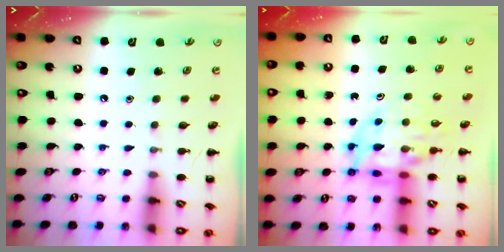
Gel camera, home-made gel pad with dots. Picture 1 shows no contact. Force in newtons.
{"total": 11.7, "press": 11.2, "slide": 3.3}